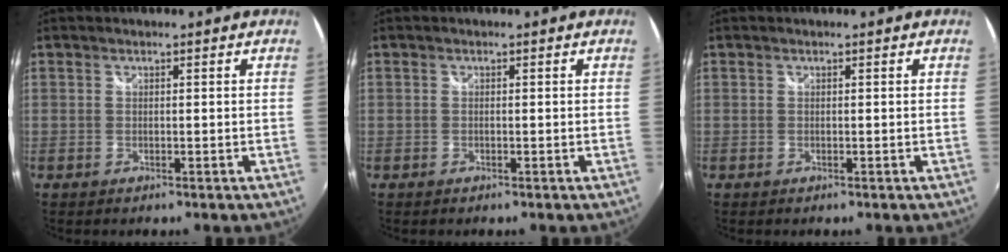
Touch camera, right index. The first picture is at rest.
{"total": 0.0}
{"total": 0.0}